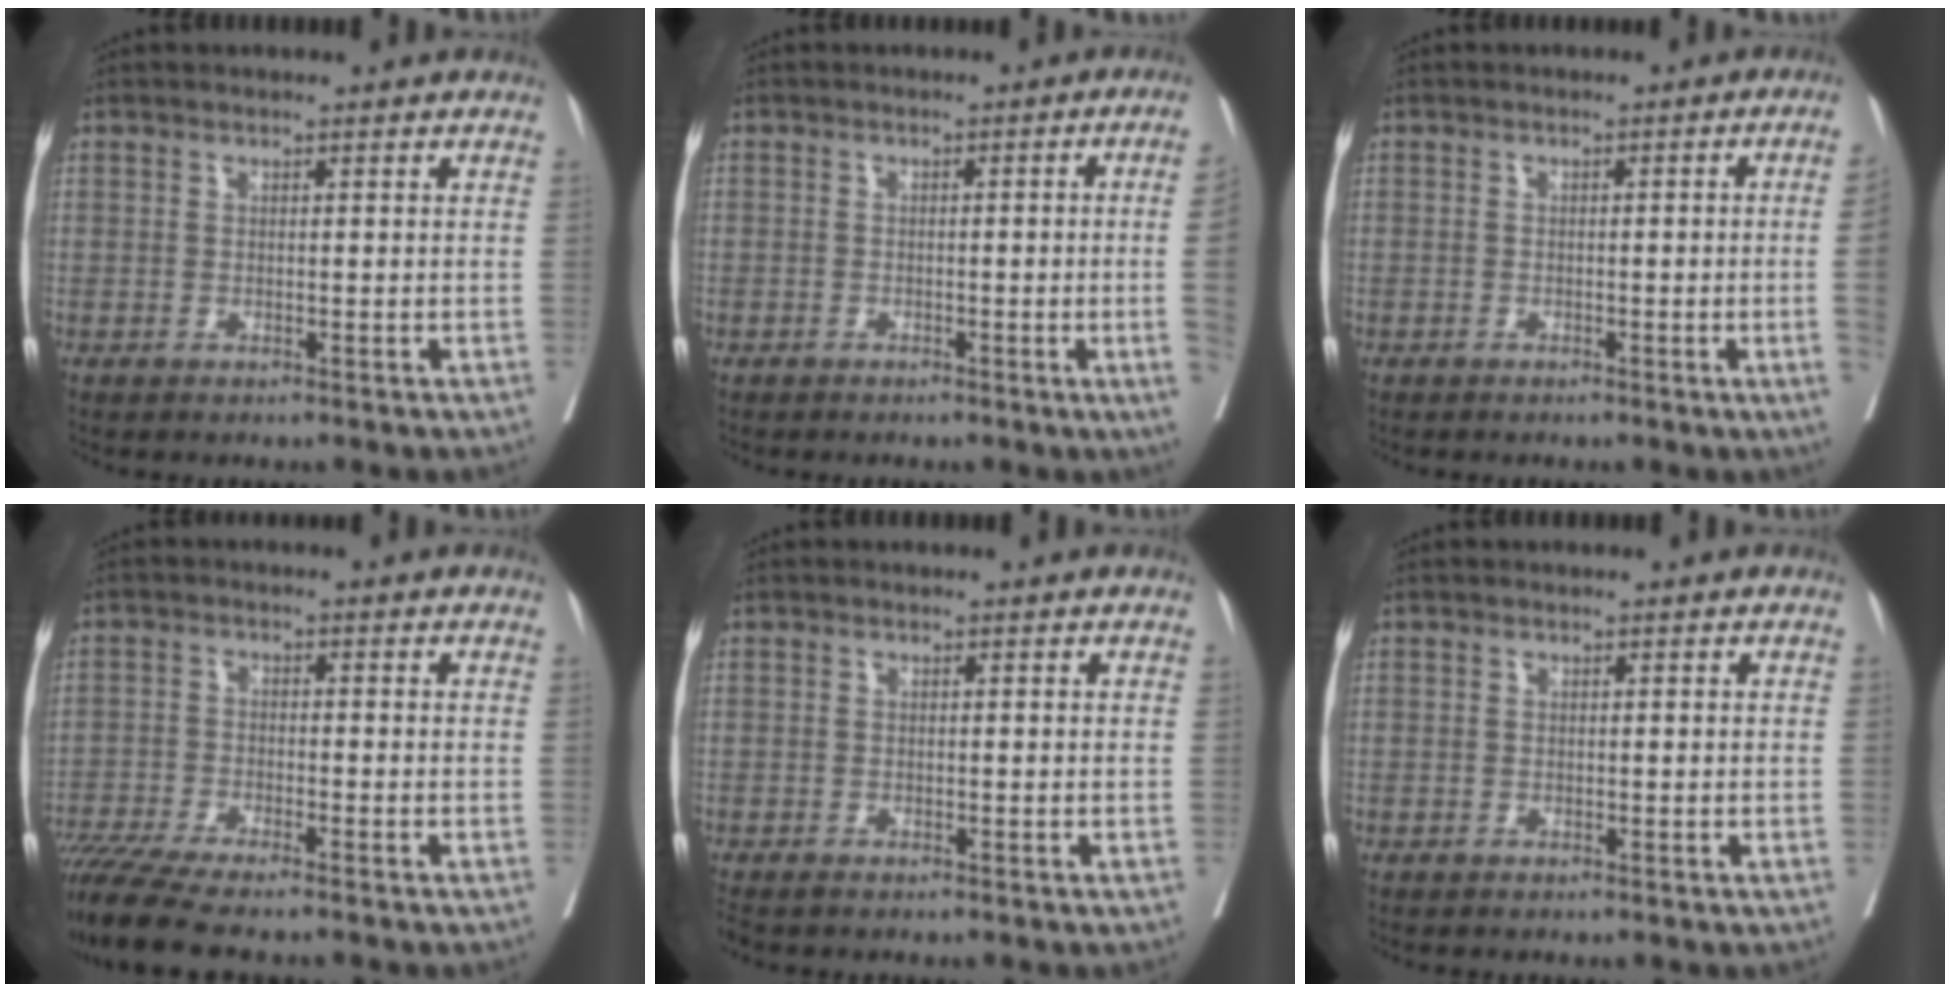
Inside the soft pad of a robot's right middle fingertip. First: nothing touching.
{"total": 5.0, "force": [-1.1, -1.0, 4.8], "torque": [-0.053, -0.003, -0.018]}
{"total": 3.7, "force": [-0.8, -0.9, 3.5], "torque": [-0.042, 0.000, -0.012]}
{"total": 10.1, "force": [-8.6, 0.5, 5.3], "torque": [-0.084, -0.023, -0.144]}
{"total": 1.1, "force": [-1.0, 0.3, 0.4], "torque": [-0.010, -0.004, -0.017]}
{"total": 0.0}